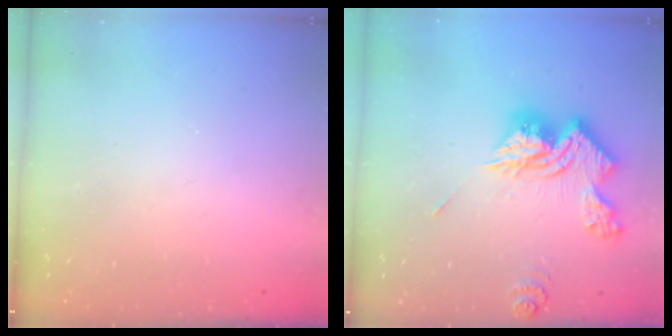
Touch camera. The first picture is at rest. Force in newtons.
{"total": 15.9, "press": 15.9, "slide": 1.6}